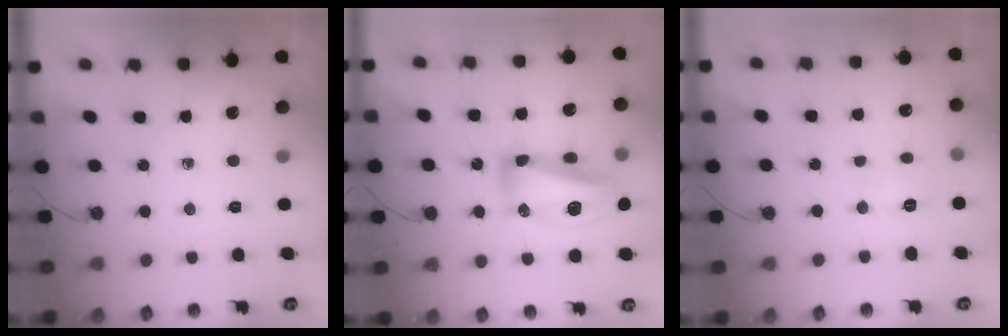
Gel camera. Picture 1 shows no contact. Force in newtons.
{"total": 16.3, "press": 16.2, "slide": 1.3}
{"total": 4.4, "press": 4.4, "slide": 0.5}